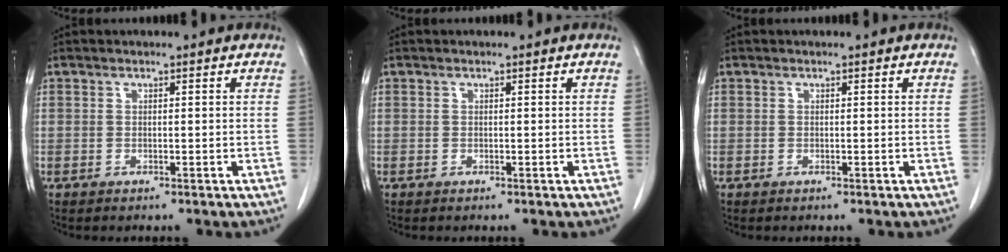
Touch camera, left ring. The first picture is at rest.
{"total": 0.0}
{"total": 0.0}